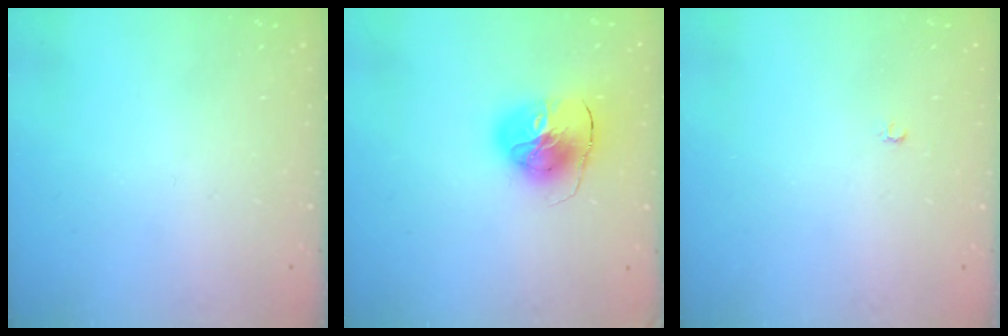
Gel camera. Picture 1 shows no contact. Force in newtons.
{"total": 11.3, "press": 11.2, "slide": 1.4}
{"total": 2.0, "press": 2.0, "slide": 0.4}